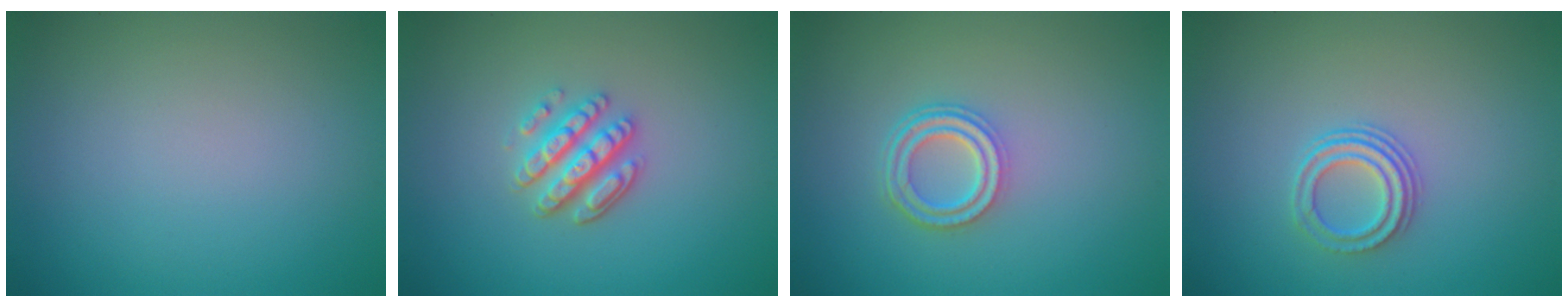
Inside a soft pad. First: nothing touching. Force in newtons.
{"total": 3.6, "press": 3.1, "slide": 1.8}
{"total": 3.5, "press": 2.6, "slide": 2.3}
{"total": 2.5, "press": 2.1, "slide": 1.4}